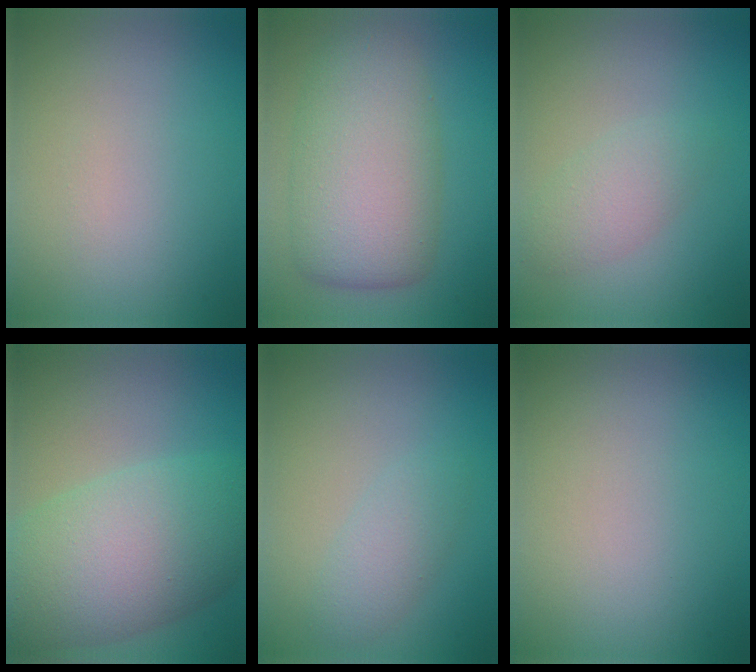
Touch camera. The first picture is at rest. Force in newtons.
{"total": 8.6, "press": 8.6, "slide": 0.4}
{"total": 2.3, "press": 2.3, "slide": 0.1}
{"total": 10.0, "press": 10.0, "slide": 0.3}
{"total": 2.1, "press": 2.1, "slide": 0.1}
{"total": 0.0}